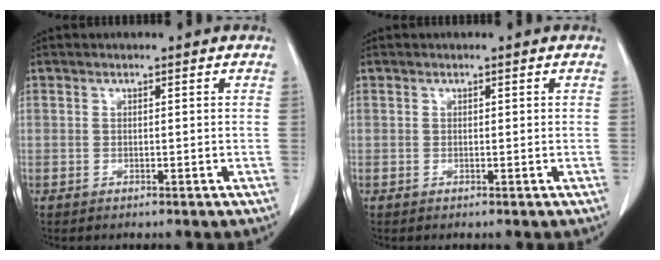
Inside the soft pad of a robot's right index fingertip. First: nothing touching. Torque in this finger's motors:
{"motor_torque": [-0.28, 0.01, -0.02, -0.01]}